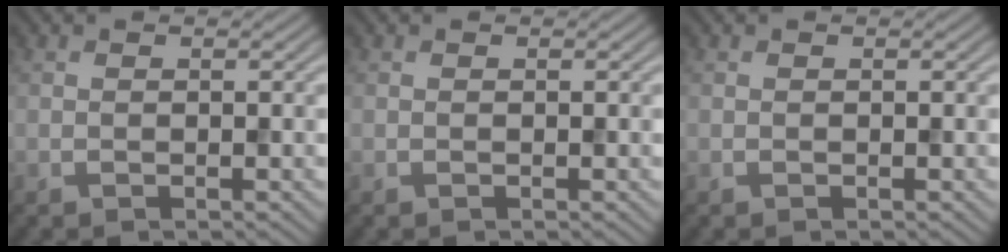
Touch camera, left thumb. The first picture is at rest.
{"total": 0.0}
{"total": 0.0}